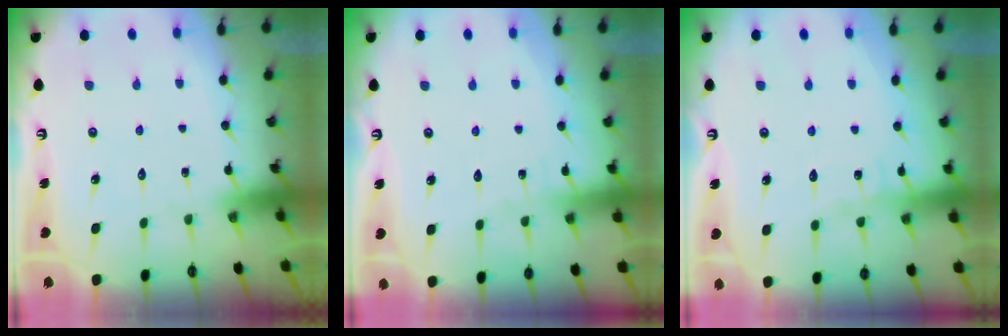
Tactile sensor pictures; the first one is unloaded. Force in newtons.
{"total": 3.9, "press": 3.9, "slide": 0.3}
{"total": 5.5, "press": 5.5, "slide": 0.4}